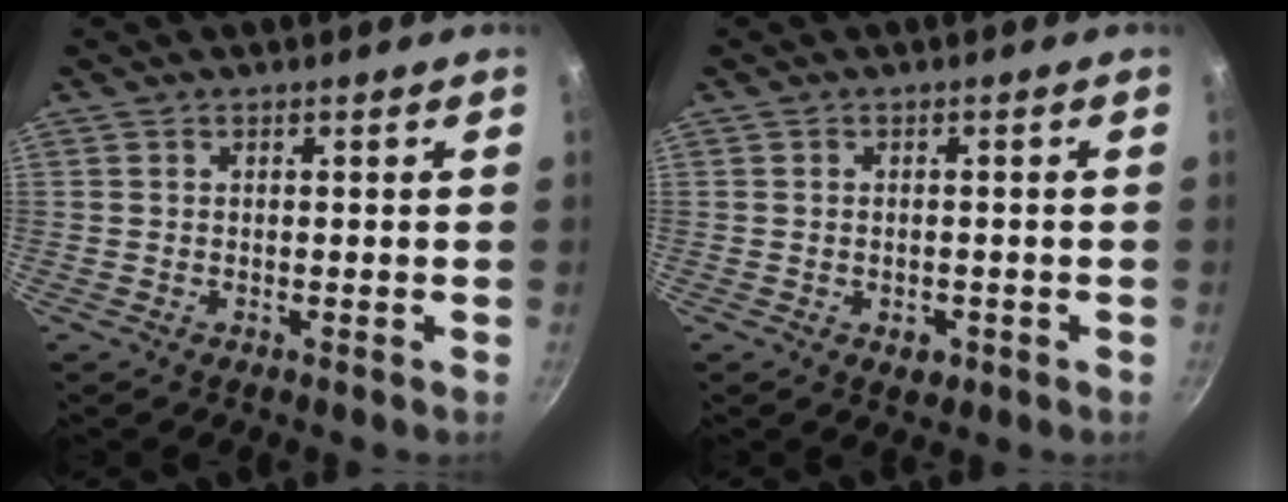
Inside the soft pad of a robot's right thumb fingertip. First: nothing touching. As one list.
[{"total": 2.6, "force": [-1.0, 1.7, 1.6], "torque": [-0.020, 0.004, -0.009]}]